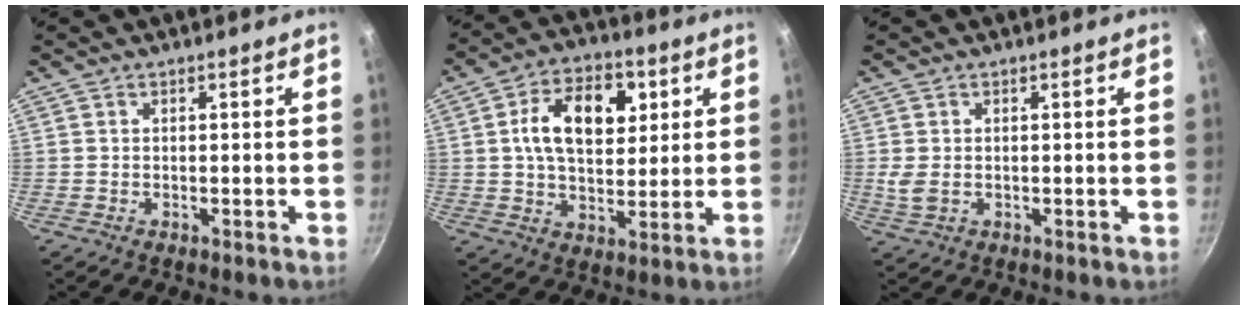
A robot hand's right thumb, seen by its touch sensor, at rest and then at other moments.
{"total": 14.5, "force": [3.8, 9.0, 10.8], "torque": [-0.151, 0.000, 0.060]}
{"total": 3.0, "force": [-0.2, 2.1, 2.2], "torque": [-0.055, -0.004, 0.000]}